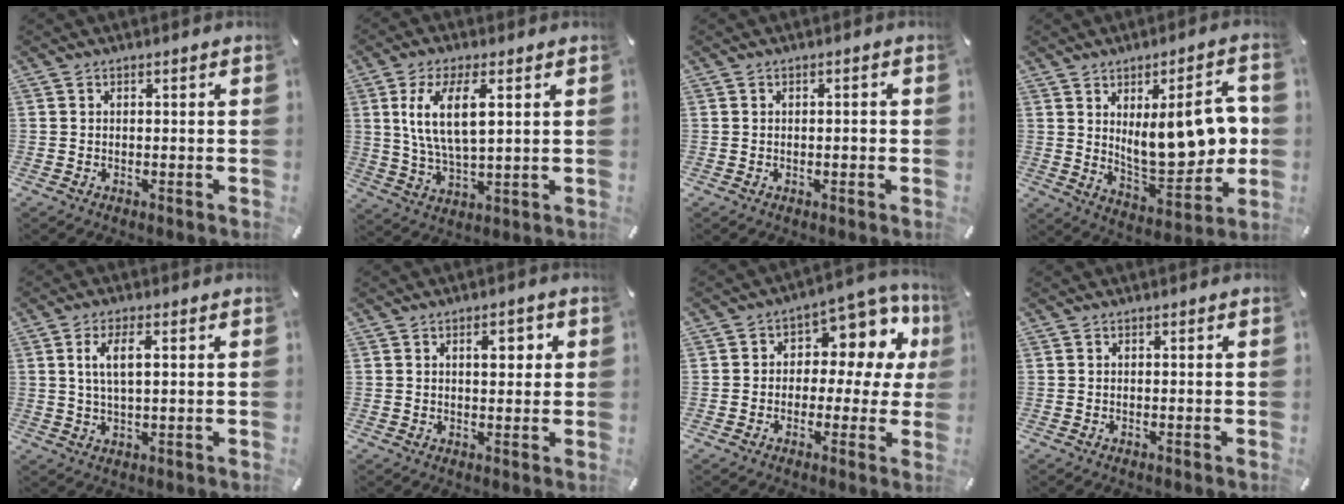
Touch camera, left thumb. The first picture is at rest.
{"total": 11.1, "force": [3.7, 4.4, 9.6], "torque": [-0.203, -0.002, 0.059]}
{"total": 1.2, "force": [-0.2, 0.5, 1.0], "torque": [-0.018, 0.002, -0.004]}
{"total": 19.7, "force": [4.6, 9.2, 16.8], "torque": [-0.224, -0.018, 0.081]}
{"total": 6.4, "force": [1.7, 2.4, 5.7], "torque": [-0.124, 0.005, 0.026]}
{"total": 4.9, "force": [1.5, 2.6, 3.9], "torque": [-0.043, -0.006, 0.013]}
{"total": 9.7, "force": [2.3, 7.0, 6.3], "torque": [-0.081, -0.016, 0.040]}
{"total": 0.0}